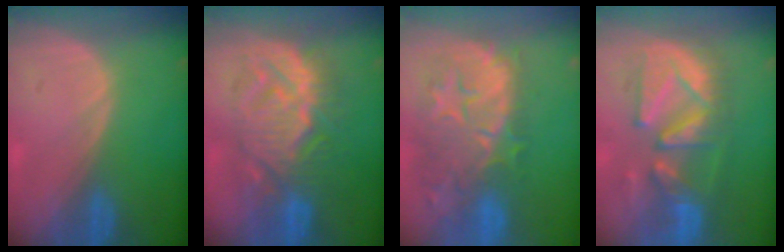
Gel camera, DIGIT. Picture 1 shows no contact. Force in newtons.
{"total": 10.2, "press": 10.2, "slide": 0.5}
{"total": 12.4, "press": 11.2, "slide": 5.3}
{"total": 10.9, "press": 10.6, "slide": 2.8}